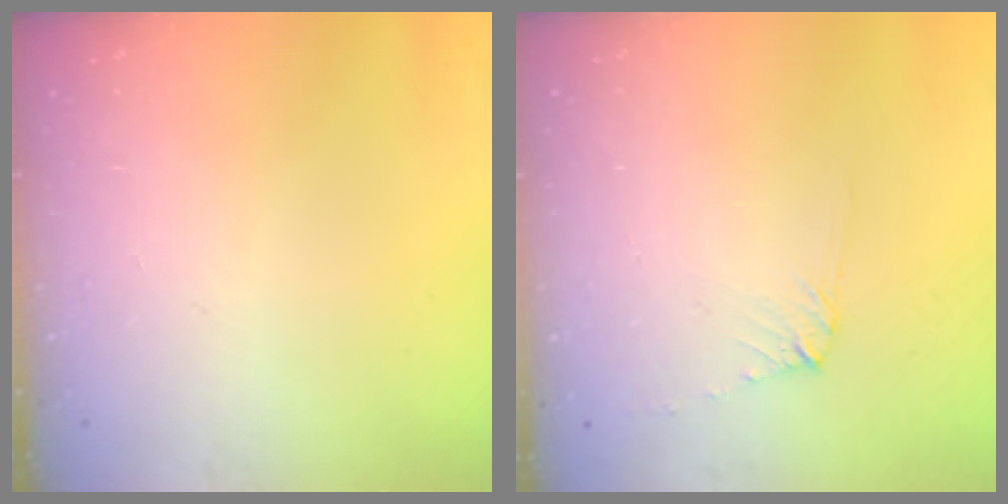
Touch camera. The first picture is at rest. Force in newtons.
{"total": 5.1, "press": 5.1, "slide": 0.8}